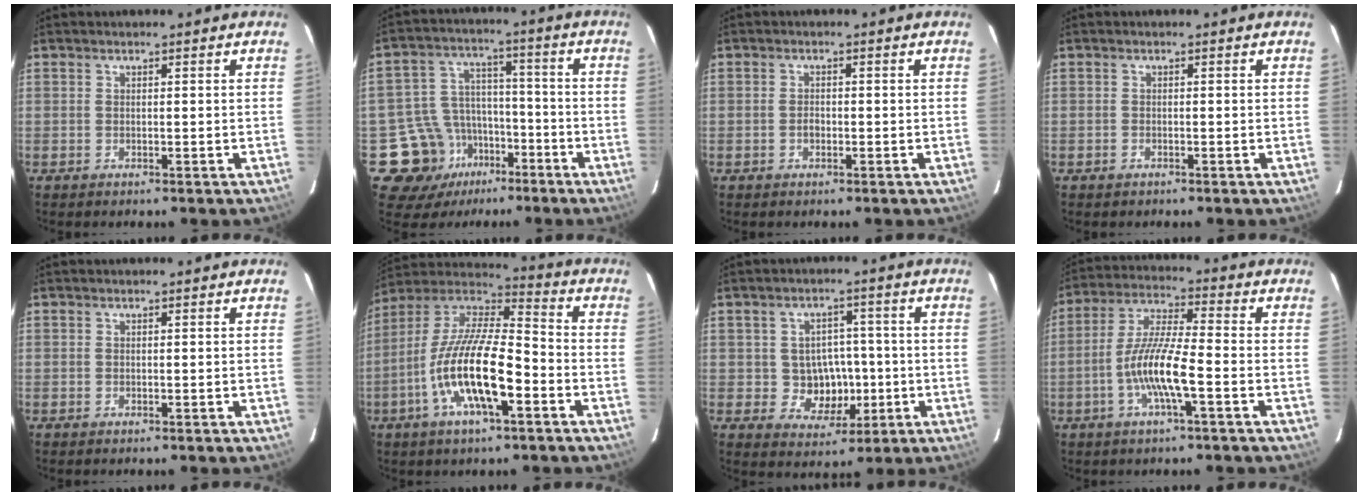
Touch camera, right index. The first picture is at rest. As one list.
[{"total": 12.2, "force": [-7.1, 9.5, 2.8], "torque": [-0.076, 0.039, -0.104]}, {"total": 1.6, "force": [-0.5, 1.2, 0.9], "torque": [-0.016, 0.003, -0.010]}, {"total": 0.8, "force": [-0.6, 0.5, 0.0], "torque": [-0.001, 0.003, -0.010]}, {"total": 0.0}, {"total": 18.0, "force": [-6.6, 5.3, 16.0], "torque": [-0.311, -0.013, -0.130]}, {"total": 7.4, "force": [-1.0, 6.8, 2.9], "torque": [-0.060, 0.015, 0.000]}, {"total": 10.4, "force": [-3.6, 1.0, 9.7], "torque": [-0.202, 0.002, -0.072]}]